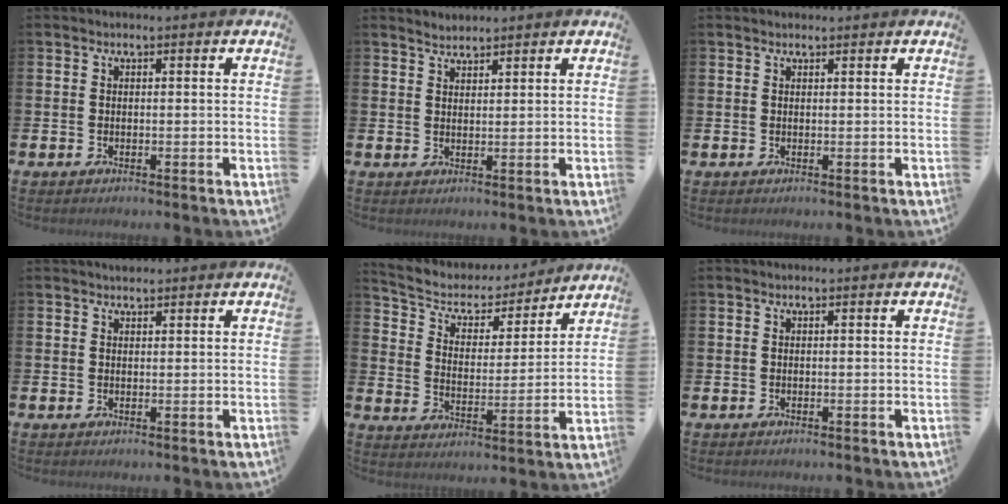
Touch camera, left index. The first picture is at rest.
{"total": 2.3, "force": [2.3, 0.4, 0.1], "torque": [-0.004, -0.004, 0.043]}
{"total": 0.7, "force": [0.7, 0.2, 0.0], "torque": [0.010, -0.003, 0.011]}
{"total": 1.5, "force": [1.4, 0.4, -0.1], "torque": [0.011, -0.002, 0.025]}
{"total": 5.2, "force": [4.6, 2.3, 1.0], "torque": [-0.052, -0.037, 0.073]}
{"total": 0.0}